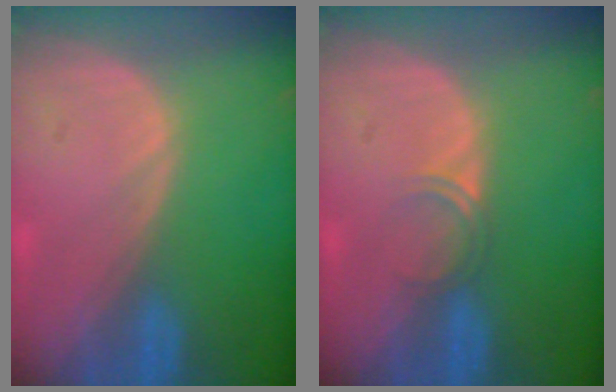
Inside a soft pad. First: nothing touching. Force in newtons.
{"total": 1.8, "press": 1.5, "slide": 1.1}